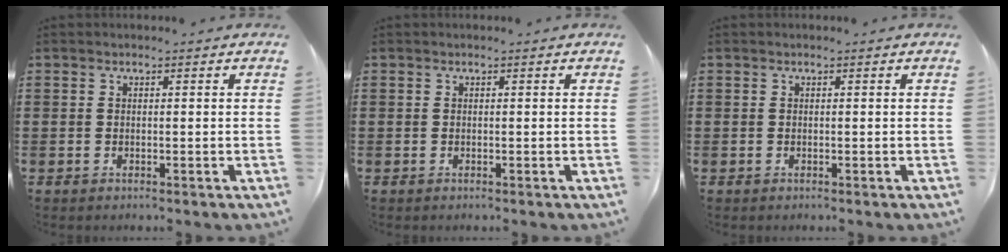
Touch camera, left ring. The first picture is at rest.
{"total": 0.0}
{"total": 0.0}